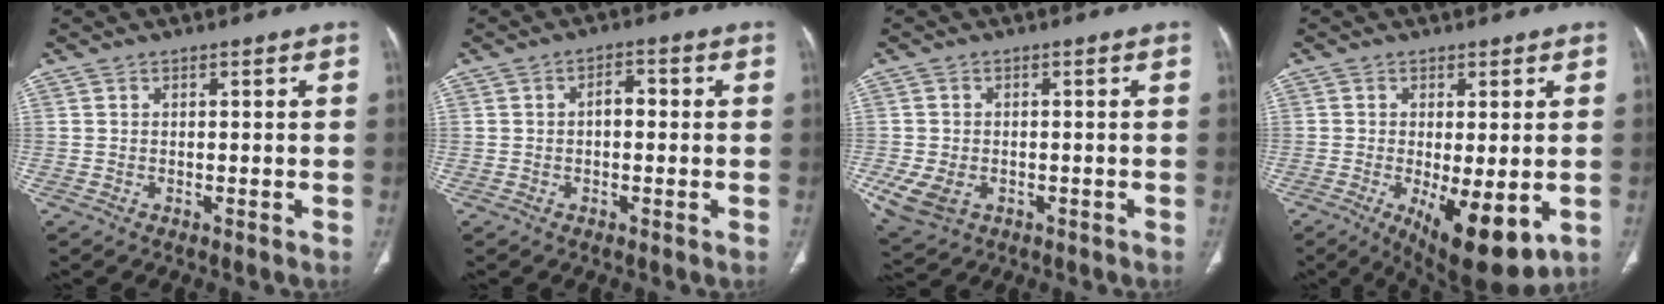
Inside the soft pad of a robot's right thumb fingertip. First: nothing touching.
{"total": 3.0, "force": [0.0, 1.8, 2.5], "torque": [-0.031, 0.011, -0.005]}
{"total": 6.8, "force": [-2.1, 4.9, 4.2], "torque": [-0.091, 0.002, -0.026]}
{"total": 12.5, "force": [-3.5, 4.7, 11.0], "torque": [-0.160, -0.025, -0.038]}